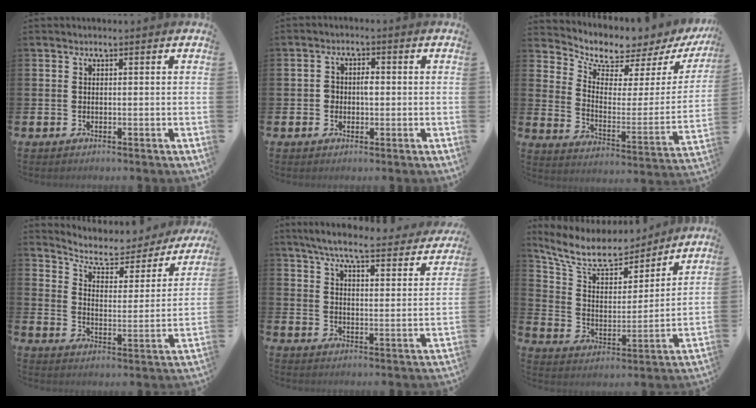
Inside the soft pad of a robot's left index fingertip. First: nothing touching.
{"total": 2.1, "force": [-0.2, 1.5, 1.4], "torque": [-0.017, 0.004, -0.008]}
{"total": 5.4, "force": [5.0, 2.0, 0.5], "torque": [-0.043, -0.047, 0.079]}
{"total": 6.8, "force": [5.9, 2.6, 2.3], "torque": [-0.075, -0.039, 0.097]}
{"total": 6.8, "force": [6.2, 0.4, 2.9], "torque": [-0.075, -0.042, 0.101]}
{"total": 10.9, "force": [9.6, 3.8, 3.6], "torque": [-0.117, -0.057, 0.170]}